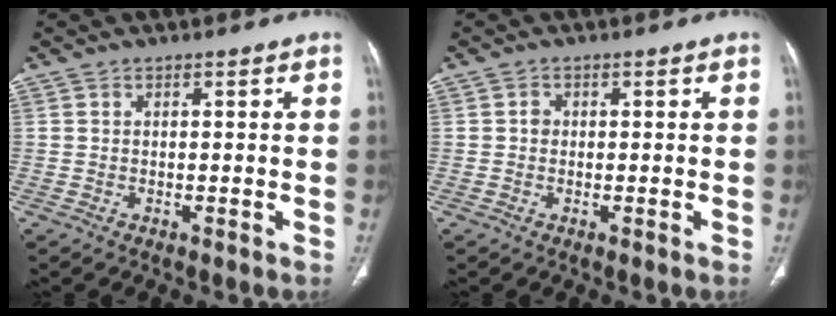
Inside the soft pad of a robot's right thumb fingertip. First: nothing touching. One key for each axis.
{"total": 1.1, "fx": 0.0, "fy": 1.0, "fz": 0.5, "tx": -0.003, "ty": 0.004, "tz": -0.003}